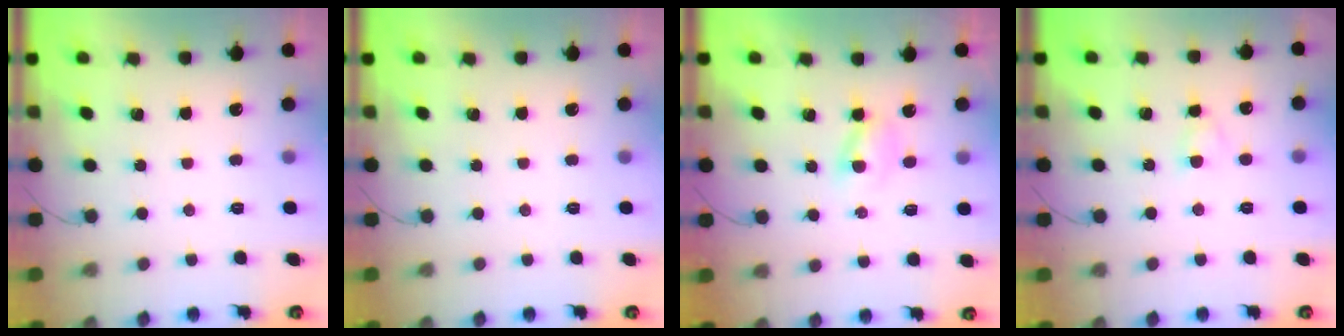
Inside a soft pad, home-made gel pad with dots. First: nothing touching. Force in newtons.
{"total": 0.0}
{"total": 1.9, "press": 1.7, "slide": 0.9}
{"total": 2.5, "press": 2.3, "slide": 1.1}